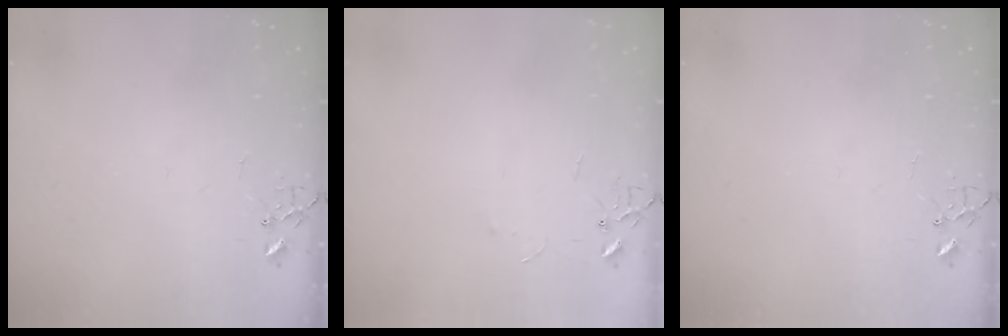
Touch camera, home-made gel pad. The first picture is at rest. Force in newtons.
{"total": 3.2, "press": 3.2, "slide": 0.4}
{"total": 0.0}